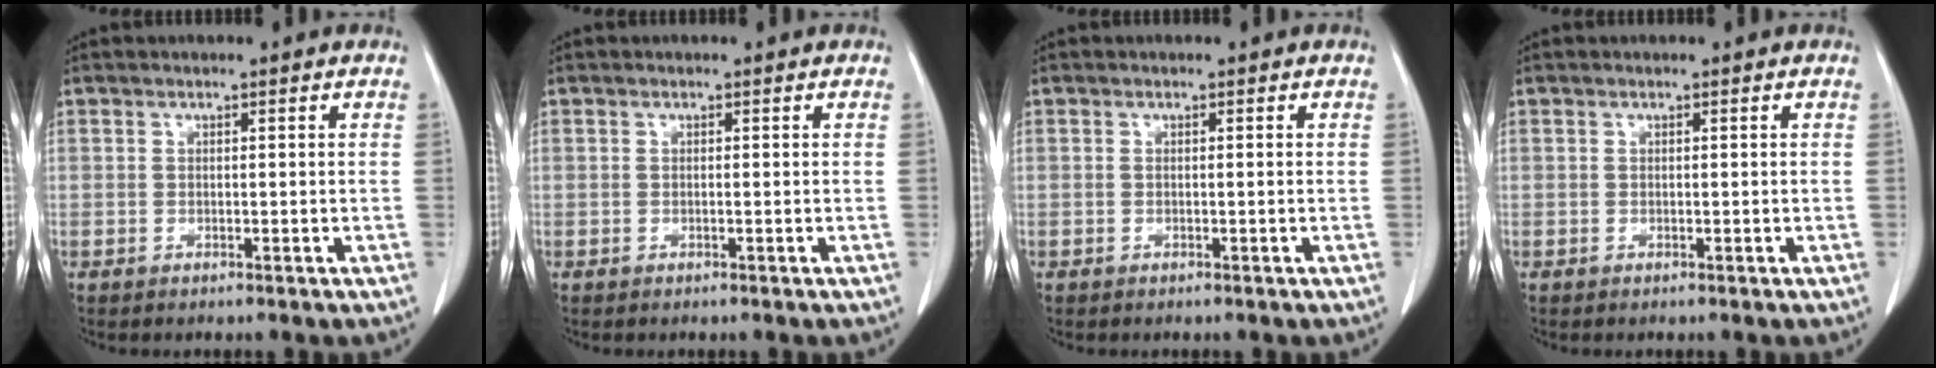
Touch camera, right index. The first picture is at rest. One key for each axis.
{"total": 0.0}
{"total": 0.0}
{"total": 0.0}